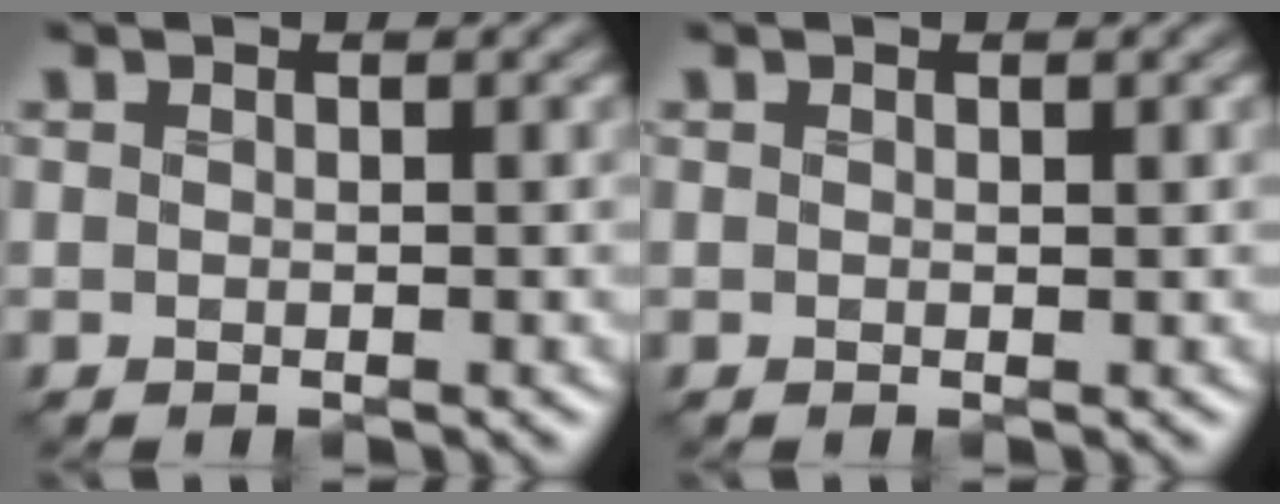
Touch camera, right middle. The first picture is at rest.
{"total": 0.0}